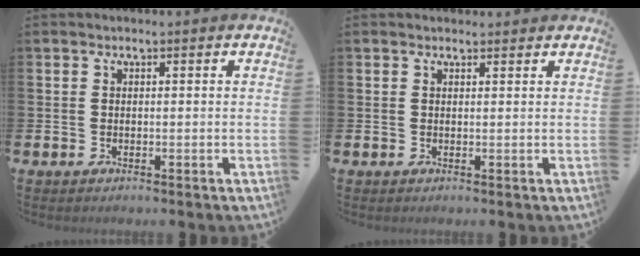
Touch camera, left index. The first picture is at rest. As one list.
[{"total": 0.9, "force": [0.8, 0.3, 0.1], "torque": [0.005, 0.001, 0.013]}]